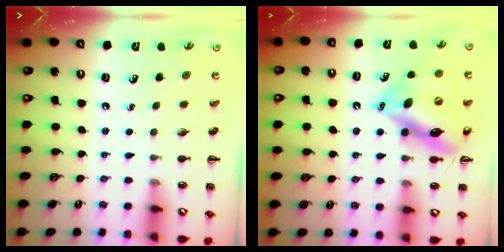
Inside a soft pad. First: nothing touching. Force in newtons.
{"total": 15.2, "press": 14.9, "slide": 2.7}